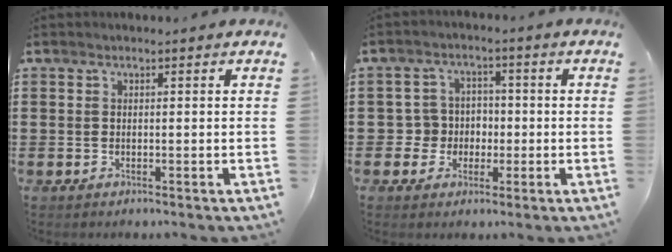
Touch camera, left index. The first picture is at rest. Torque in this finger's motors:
{"motor_torque": [0.04, 0.22, 0.00, -0.01]}